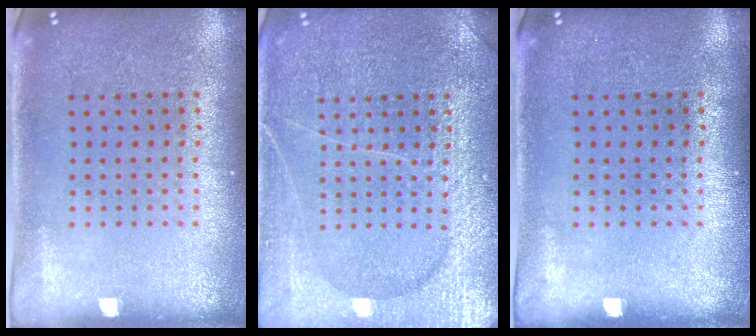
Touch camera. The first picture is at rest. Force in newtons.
{"total": 5.8, "press": 5.7, "slide": 0.8}
{"total": 0.0}